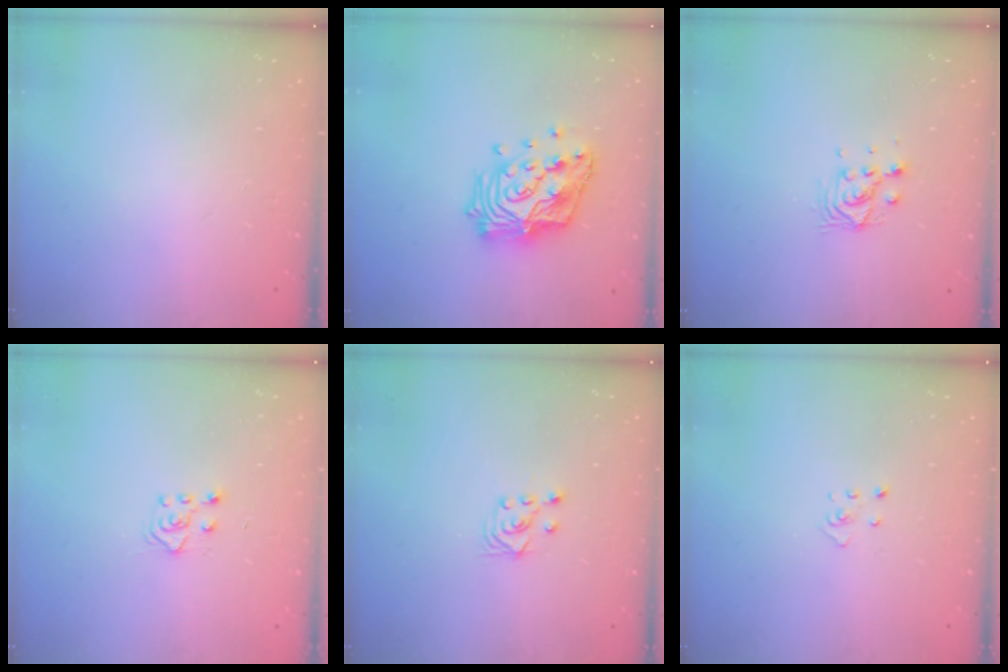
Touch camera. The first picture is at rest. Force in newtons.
{"total": 17.5, "press": 17.4, "slide": 1.4}
{"total": 6.4, "press": 6.4, "slide": 0.2}
{"total": 4.8, "press": 4.7, "slide": 0.7}
{"total": 2.6, "press": 2.5, "slide": 1.0}
{"total": 2.9, "press": 2.9, "slide": 0.2}